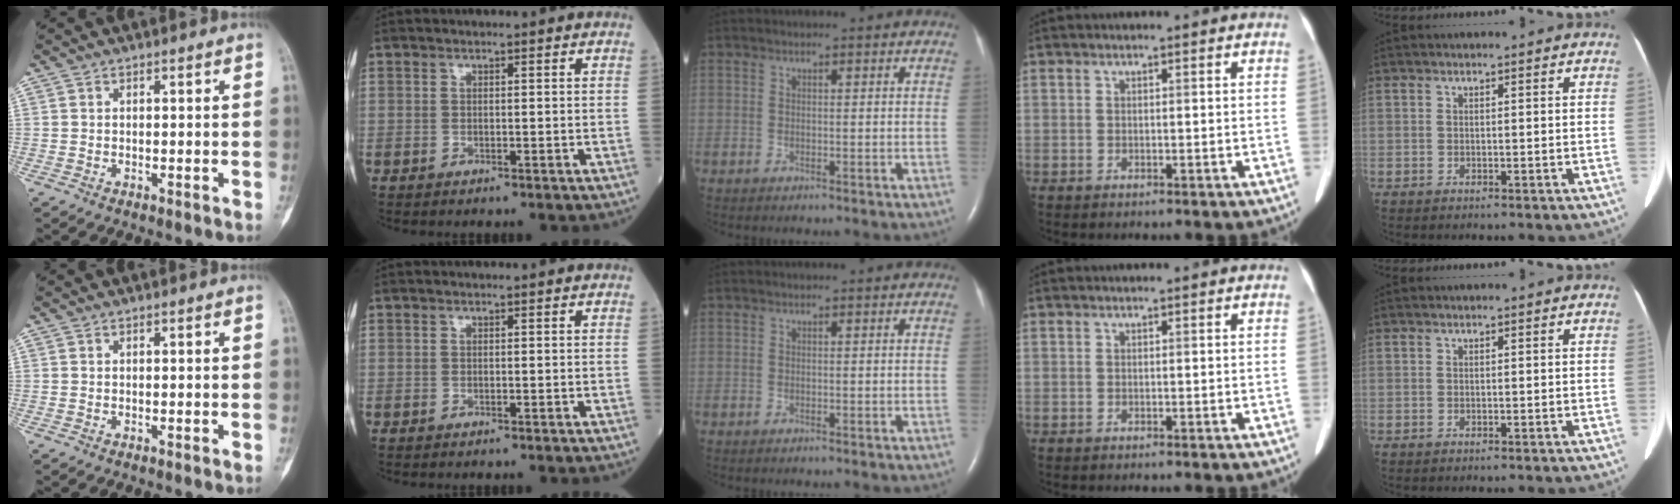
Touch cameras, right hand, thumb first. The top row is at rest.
{}